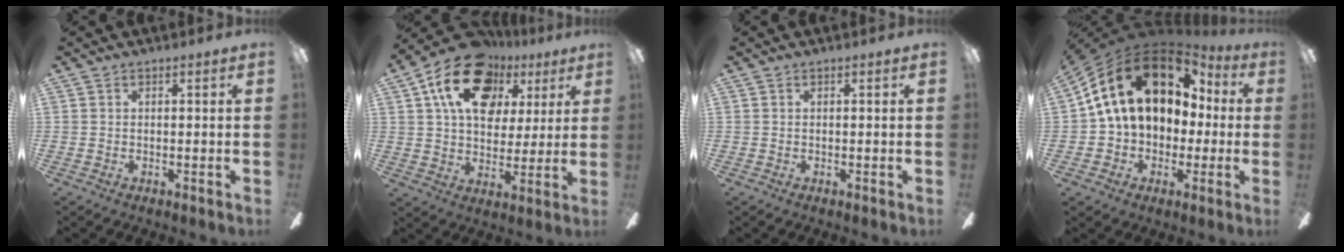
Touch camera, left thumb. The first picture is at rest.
{"total": 19.4, "force": [9.0, 13.0, 11.3], "torque": [-0.182, -0.026, 0.163]}
{"total": 0.0}
{"total": 20.1, "force": [7.7, 13.8, 12.5], "torque": [-0.236, -0.016, 0.138]}